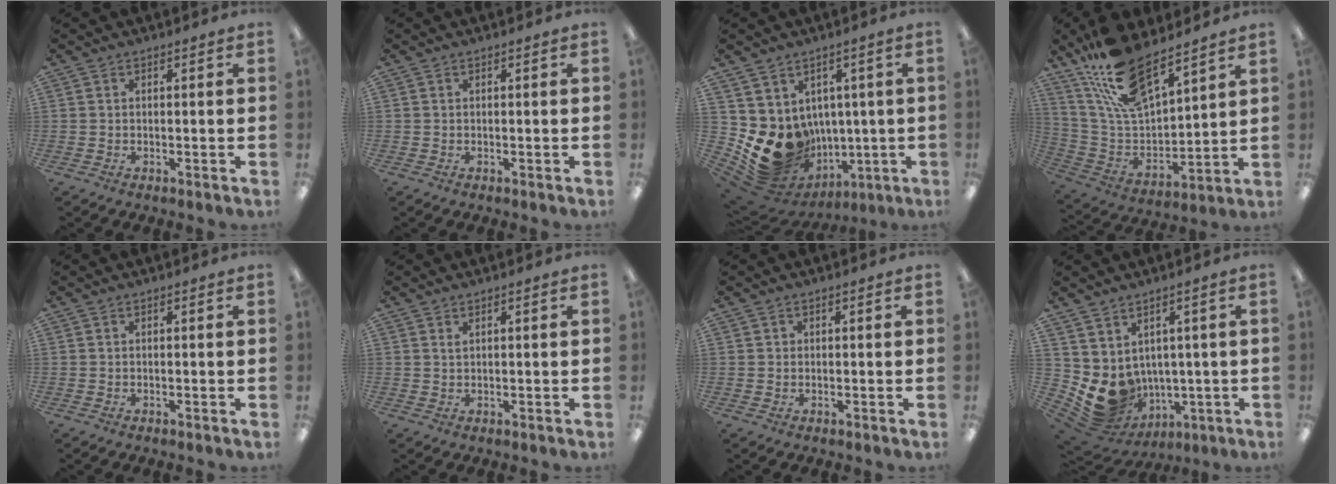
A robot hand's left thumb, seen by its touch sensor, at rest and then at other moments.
{"total": 0.0}
{"total": 15.0, "force": [-1.8, 13.0, 7.2], "torque": [-0.145, -0.029, -0.018]}
{"total": 17.9, "force": [13.7, 6.5, 9.5], "torque": [-0.207, -0.069, 0.250]}
{"total": 0.0}
{"total": 1.0, "force": [0.8, 0.3, 0.4], "torque": [-0.011, 0.000, 0.016]}
{"total": 0.9, "force": [0.4, 0.8, 0.0], "torque": [-0.001, 0.003, 0.008]}
{"total": 9.0, "force": [-0.2, 8.1, 3.9], "torque": [-0.087, -0.029, 0.011]}